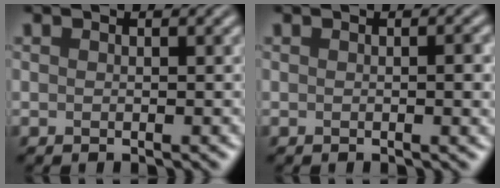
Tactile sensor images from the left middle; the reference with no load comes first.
{"total": 1.3, "force": [0.0, 0.2, 1.3], "torque": [-0.019, -0.001, 0.000]}